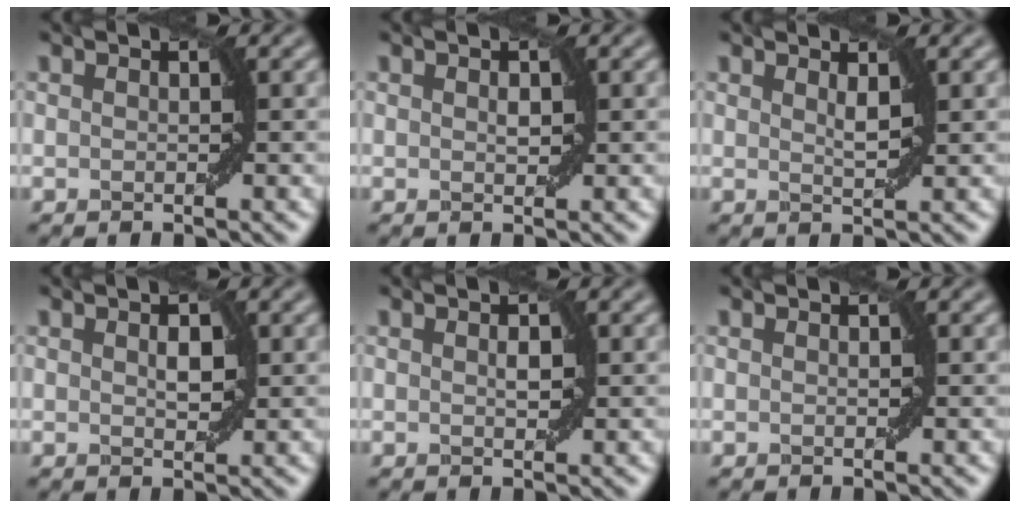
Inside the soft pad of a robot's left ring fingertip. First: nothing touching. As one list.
[{"total": 0.8, "force": [0.2, 0.4, 0.7], "torque": [-0.010, 0.002, 0.005]}, {"total": 1.1, "force": [0.8, 0.1, 0.7], "torque": [-0.012, -0.003, 0.013]}, {"total": 1.6, "force": [0.3, 0.8, 1.3], "torque": [-0.022, 0.002, 0.008]}, {"total": 1.0, "force": [0.2, 0.5, 0.9], "torque": [-0.014, 0.002, 0.005]}, {"total": 0.0}]